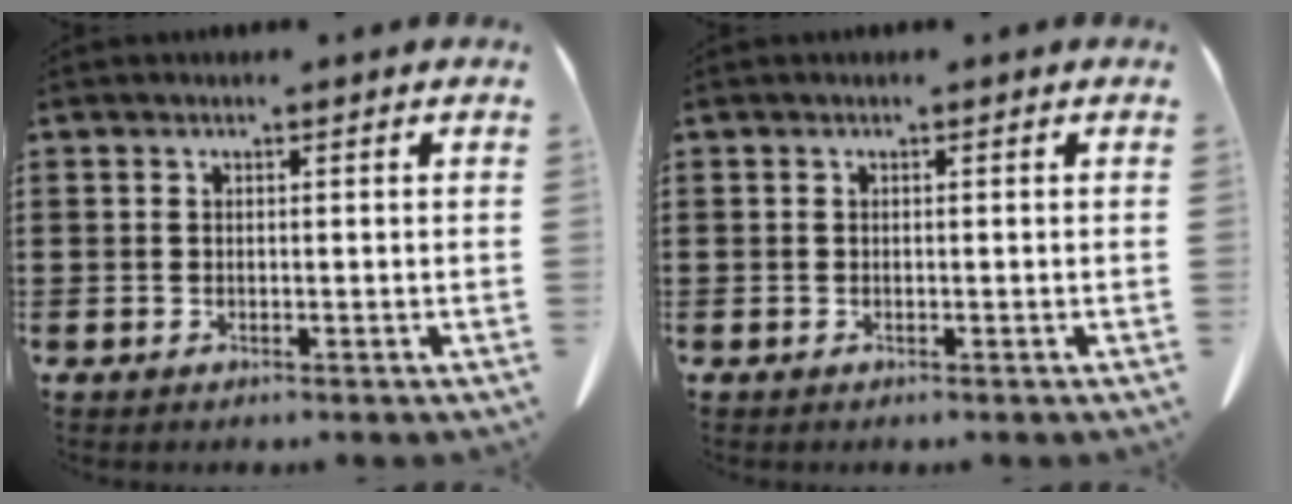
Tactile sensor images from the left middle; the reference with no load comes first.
{"total": 0.0}